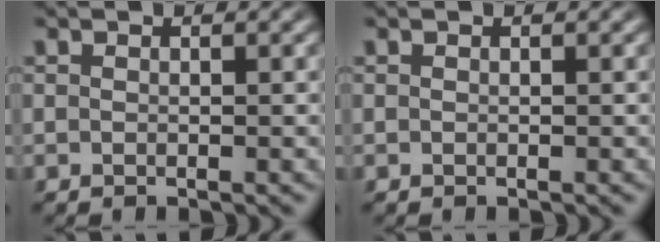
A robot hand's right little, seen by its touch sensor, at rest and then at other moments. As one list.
[{"total": 0.0}]